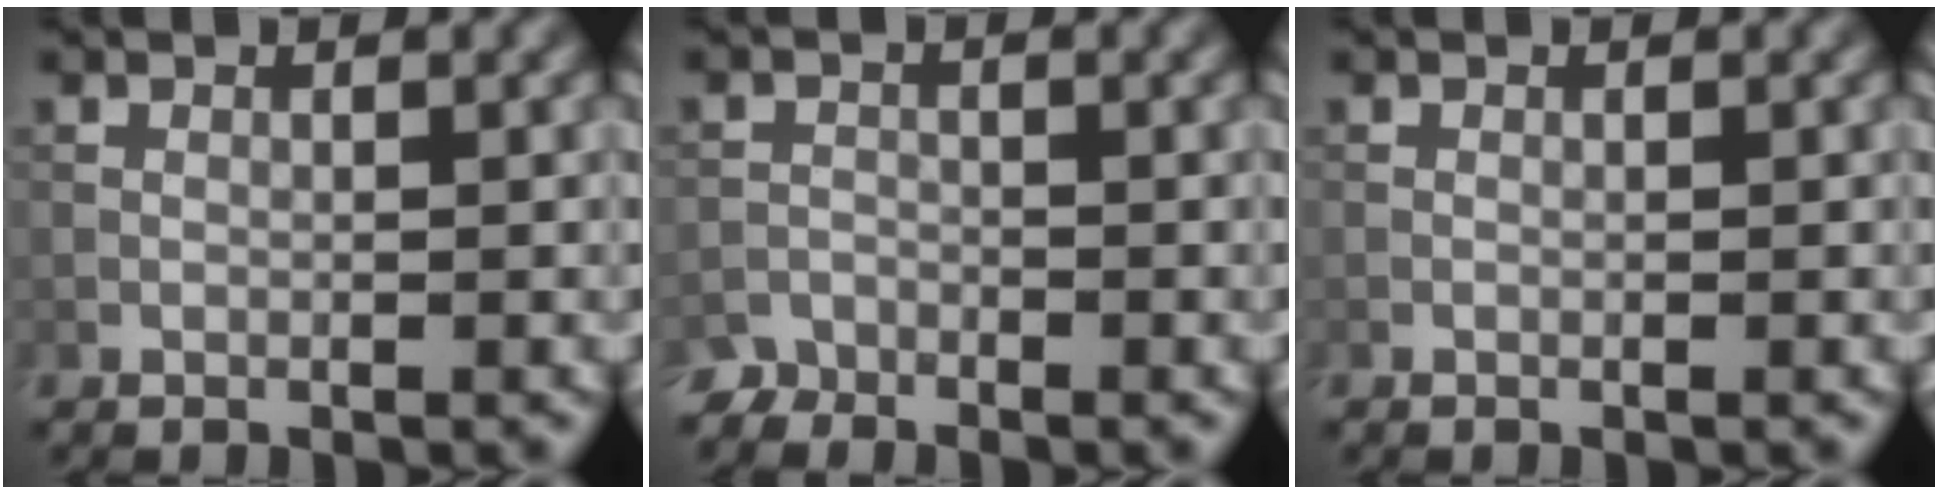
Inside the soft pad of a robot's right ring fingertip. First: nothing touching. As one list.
[{"total": 1.9, "force": [-1.9, 0.5, -0.1], "torque": [-0.003, 0.000, -0.038]}, {"total": 0.0}]